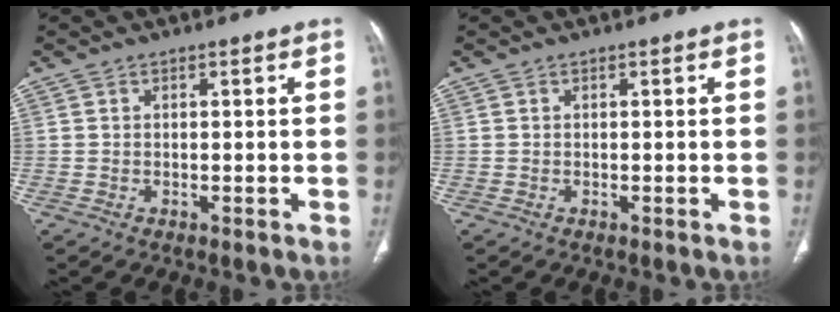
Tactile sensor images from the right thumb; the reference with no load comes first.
{"total": 0.0}